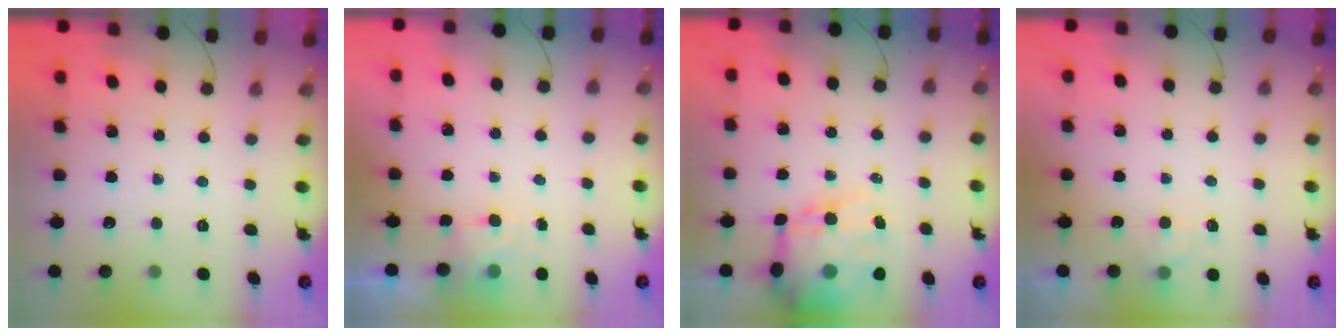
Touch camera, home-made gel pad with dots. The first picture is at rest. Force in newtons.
{"total": 4.0, "press": 3.8, "slide": 1.2}
{"total": 17.4, "press": 16.9, "slide": 4.2}
{"total": 2.7, "press": 2.3, "slide": 1.4}